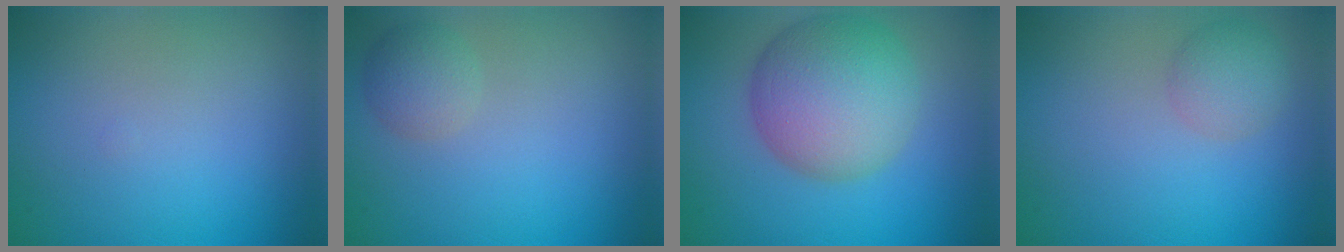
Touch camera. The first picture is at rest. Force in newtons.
{"total": 2.2, "press": 2.2, "slide": 0.1}
{"total": 9.0, "press": 9.0, "slide": 0.6}
{"total": 2.5, "press": 2.5, "slide": 0.1}